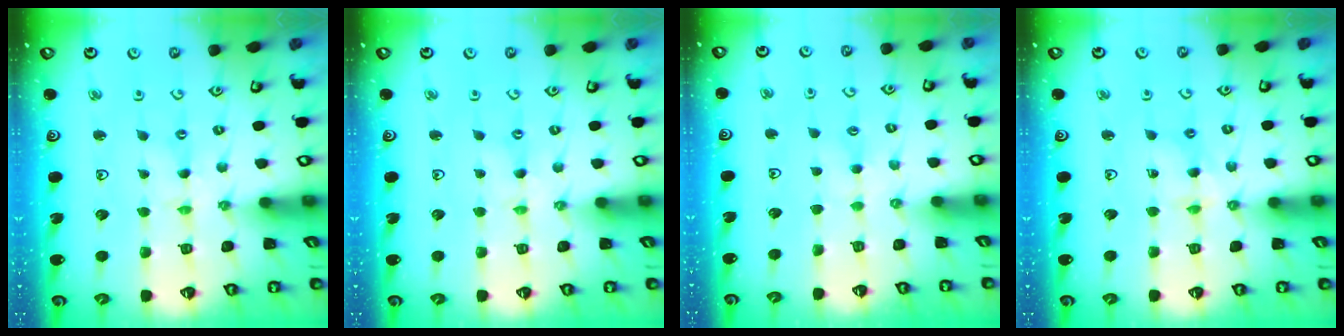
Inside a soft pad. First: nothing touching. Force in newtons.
{"total": 0.5, "press": 0.5, "slide": 0.1}
{"total": 2.8, "press": 2.7, "slide": 0.5}
{"total": 5.6, "press": 5.6, "slide": 0.5}